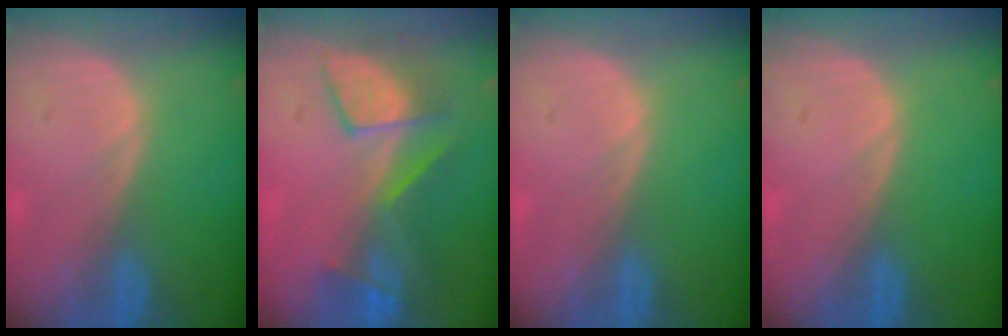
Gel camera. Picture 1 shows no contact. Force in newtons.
{"total": 7.8, "press": 7.5, "slide": 1.8}
{"total": 0.0}
{"total": 0.0}